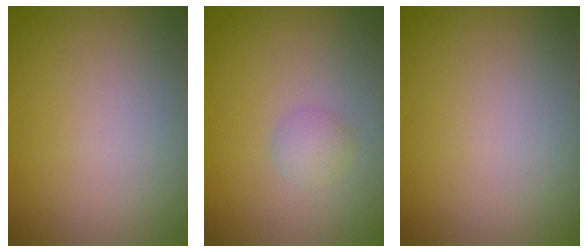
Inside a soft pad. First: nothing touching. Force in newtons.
{"total": 1.4, "press": 1.4, "slide": 0.1}
{"total": 0.0}